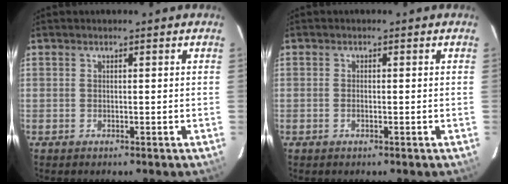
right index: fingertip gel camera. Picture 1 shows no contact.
{"total": 0.7, "force": [-0.2, 0.3, 0.6], "torque": [-0.014, 0.001, -0.005]}